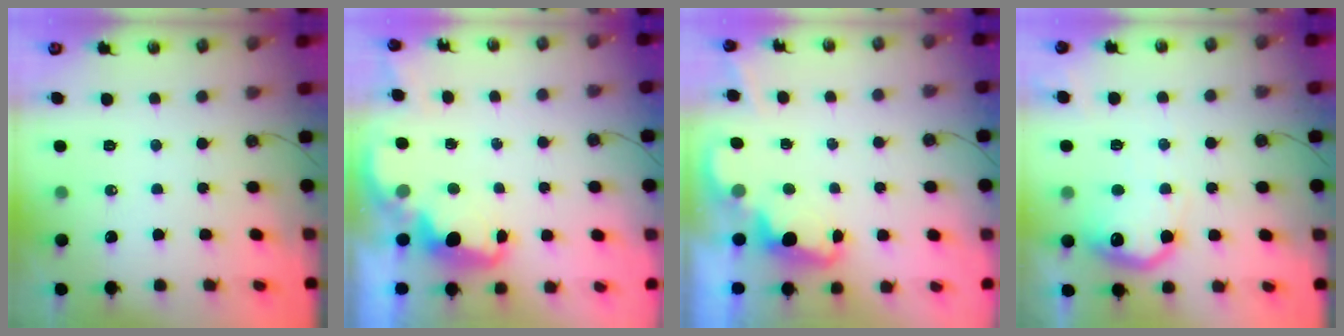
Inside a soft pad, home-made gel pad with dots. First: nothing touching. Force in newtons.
{"total": 2.5, "press": 2.4, "slide": 0.7}
{"total": 2.4, "press": 2.3, "slide": 0.6}
{"total": 14.1, "press": 14.1, "slide": 0.8}